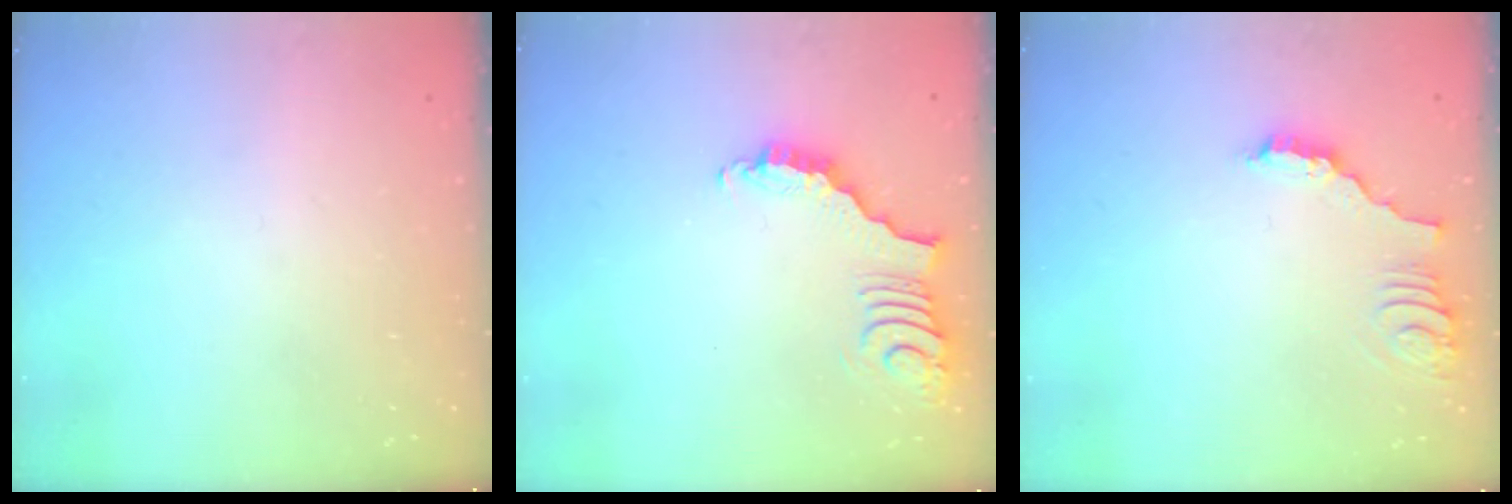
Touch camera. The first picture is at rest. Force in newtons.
{"total": 3.7, "press": 3.7, "slide": 0.6}
{"total": 3.5, "press": 3.5, "slide": 0.2}